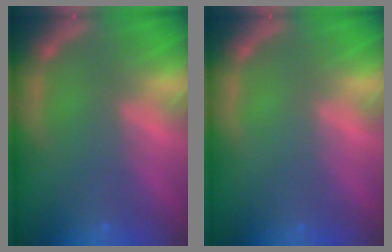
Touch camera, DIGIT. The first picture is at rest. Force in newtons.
{"total": 0.0}